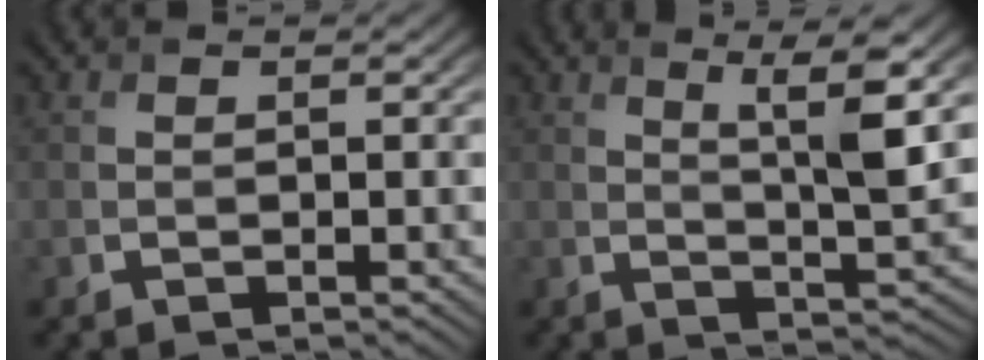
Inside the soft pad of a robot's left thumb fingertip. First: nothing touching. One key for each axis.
{"total": 6.6, "fx": 2.6, "fy": 0.6, "fz": 6.0, "tx": -0.105, "ty": 0.005, "tz": 0.046}